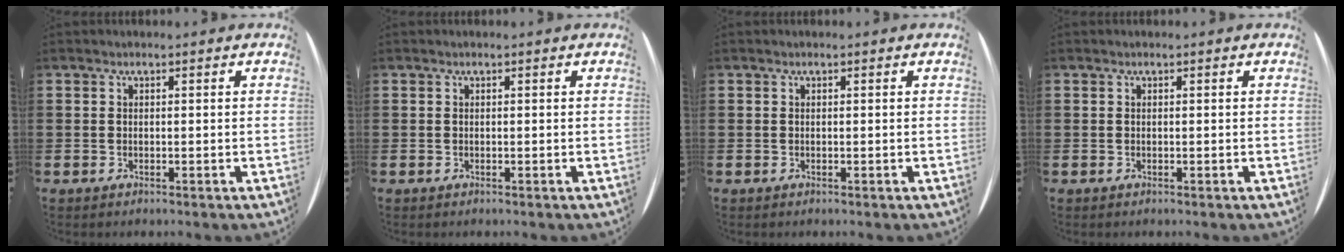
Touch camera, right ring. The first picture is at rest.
{"total": 0.0}
{"total": 0.0}
{"total": 0.0}